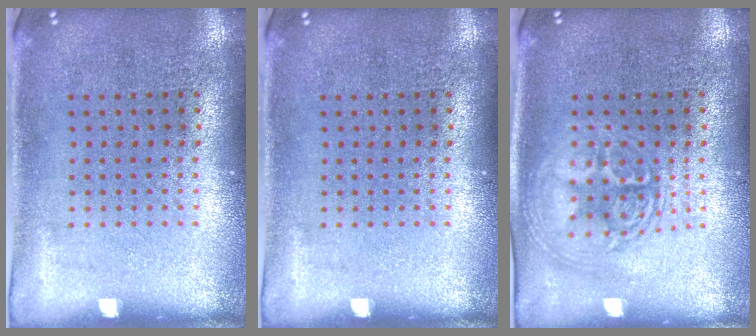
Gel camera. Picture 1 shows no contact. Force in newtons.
{"total": 0.0}
{"total": 2.9, "press": 2.8, "slide": 0.4}